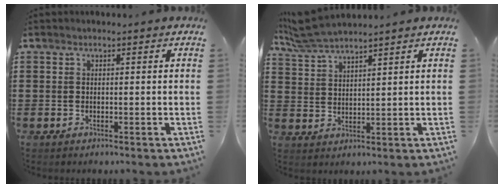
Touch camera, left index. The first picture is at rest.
{"total": 5.0, "force": [4.6, 0.4, 1.8], "torque": [-0.050, -0.009, 0.086]}